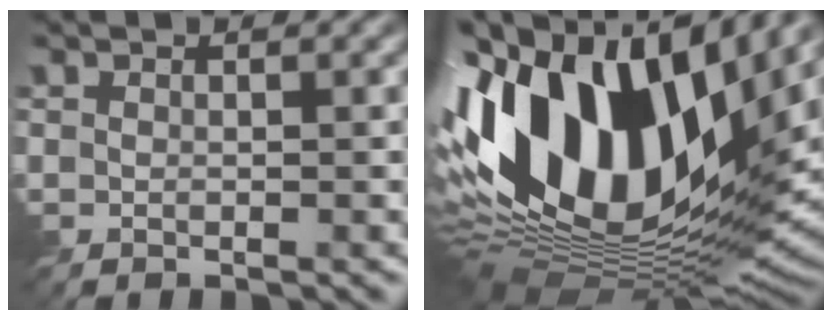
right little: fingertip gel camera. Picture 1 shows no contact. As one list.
[{"total": 17.8, "force": [3.4, 9.4, 14.7], "torque": [-0.287, 0.028, 0.029]}]